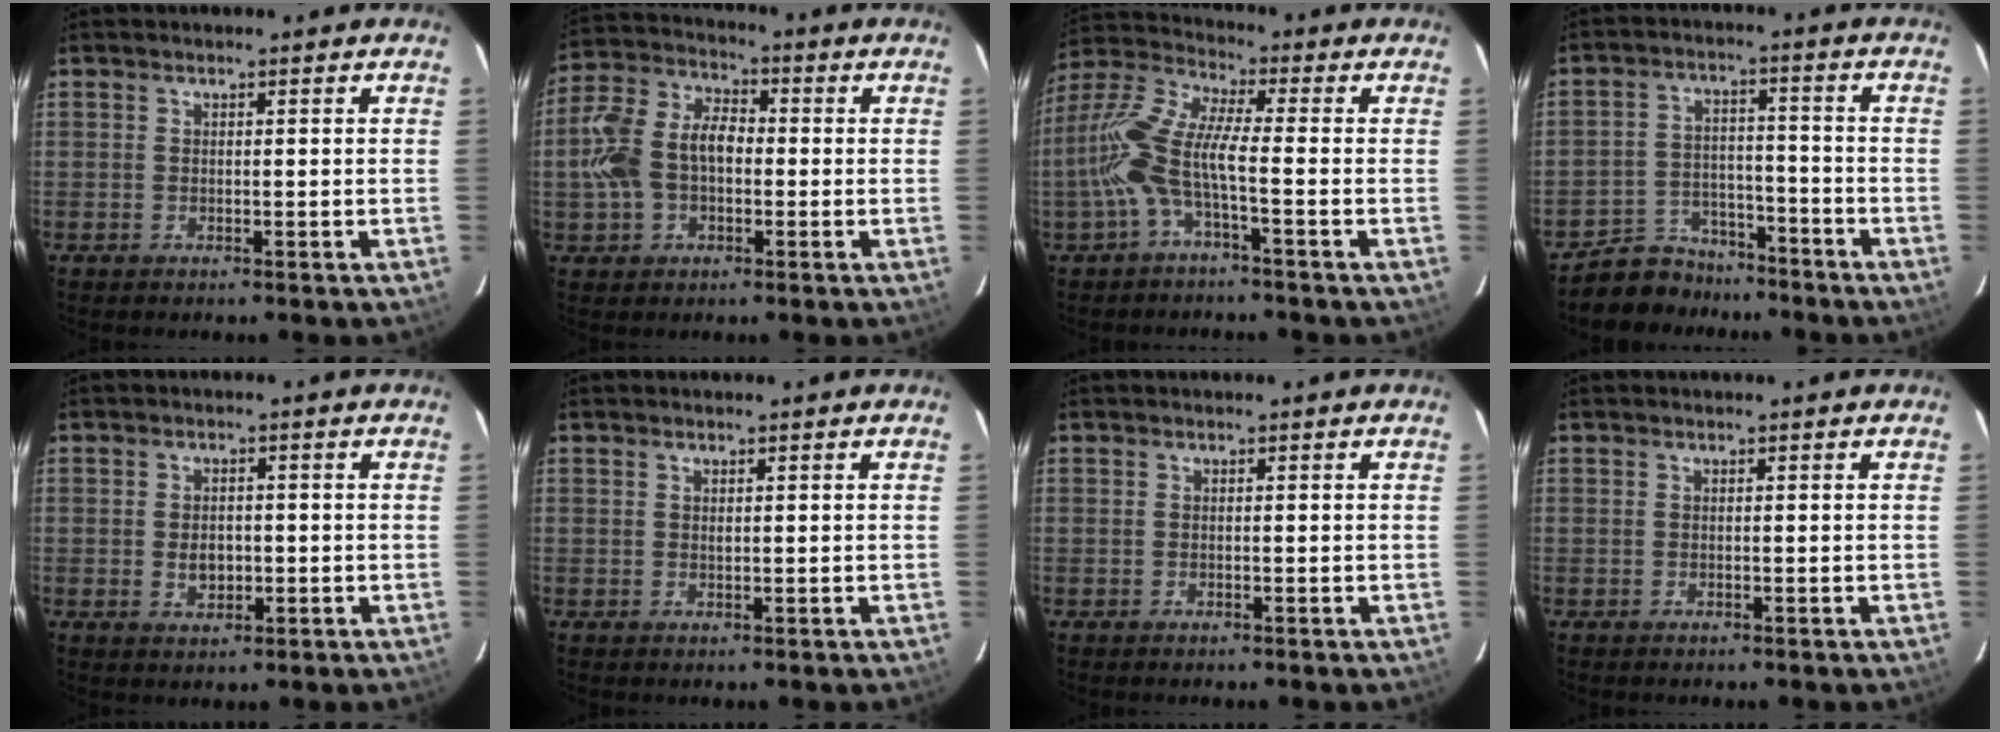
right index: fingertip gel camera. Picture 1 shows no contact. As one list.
[{"total": 12.0, "force": [-1.3, 8.0, 8.9], "torque": [-0.194, 0.025, -0.026]}, {"total": 10.4, "force": [-3.0, 1.8, 9.8], "torque": [-0.218, 0.006, -0.061]}, {"total": 9.2, "force": [-7.8, 4.8, 1.1], "torque": [-0.042, 0.024, -0.117]}, {"total": 3.6, "force": [-0.5, 2.7, 2.3], "torque": [-0.040, -0.002, -0.005]}, {"total": 0.6, "force": [0.3, 0.4, 0.4], "torque": [-0.007, 0.002, 0.007]}, {"total": 0.0}, {"total": 0.0}]